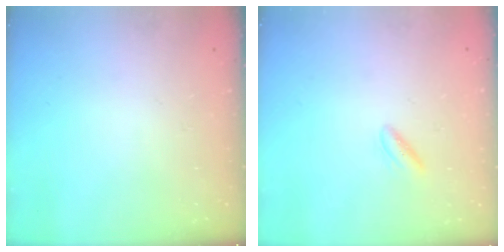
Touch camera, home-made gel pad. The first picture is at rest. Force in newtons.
{"total": 2.8, "press": 2.8, "slide": 0.5}